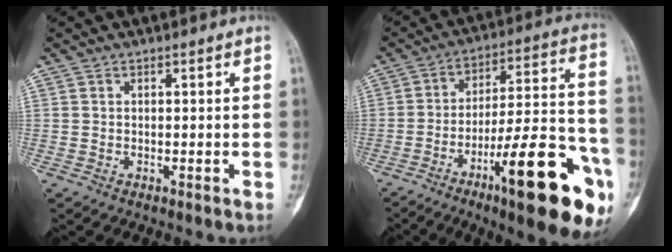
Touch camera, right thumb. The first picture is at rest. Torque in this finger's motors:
{"motor_torque": [1.33, 1.41, 1.74, -1.03, 0.21]}